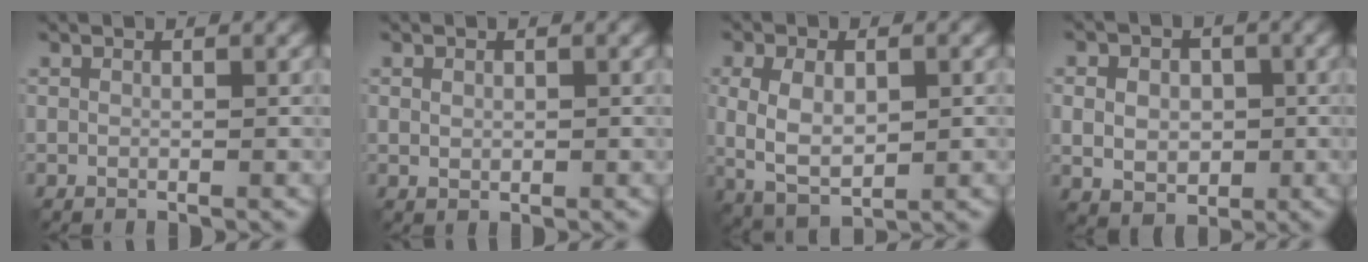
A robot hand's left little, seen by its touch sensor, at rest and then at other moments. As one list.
[{"total": 1.0, "force": [0.1, 0.7, 0.6], "torque": [-0.011, -0.001, 0.004]}, {"total": 5.7, "force": [-0.2, 3.2, 4.7], "torque": [-0.101, -0.003, 0.002]}, {"total": 5.1, "force": [0.1, 4.0, 3.1], "torque": [-0.045, 0.002, -0.005]}]